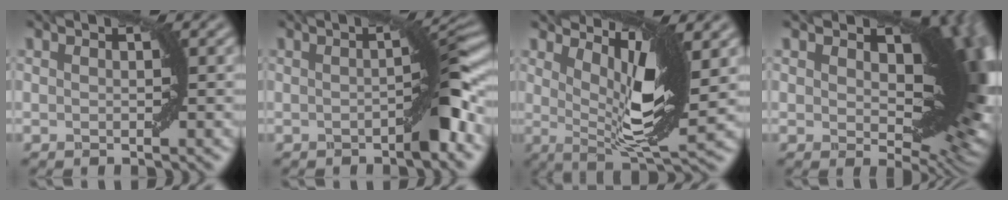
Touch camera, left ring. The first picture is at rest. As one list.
[{"total": 3.5, "force": [-1.1, 0.4, 3.3], "torque": [-0.043, 0.012, -0.021]}, {"total": 7.4, "force": [2.8, 2.1, 6.5], "torque": [-0.105, -0.011, 0.055]}, {"total": 15.6, "force": [3.3, 8.7, 12.5], "torque": [-0.158, -0.011, 0.063]}]